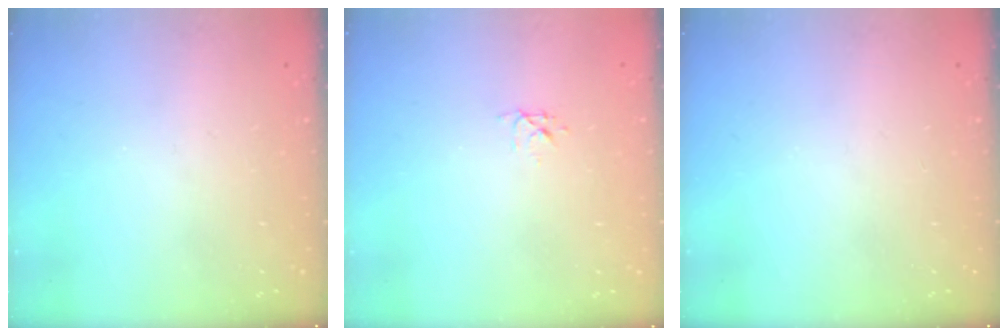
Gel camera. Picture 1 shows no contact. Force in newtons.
{"total": 3.2, "press": 3.2, "slide": 0.3}
{"total": 0.0}